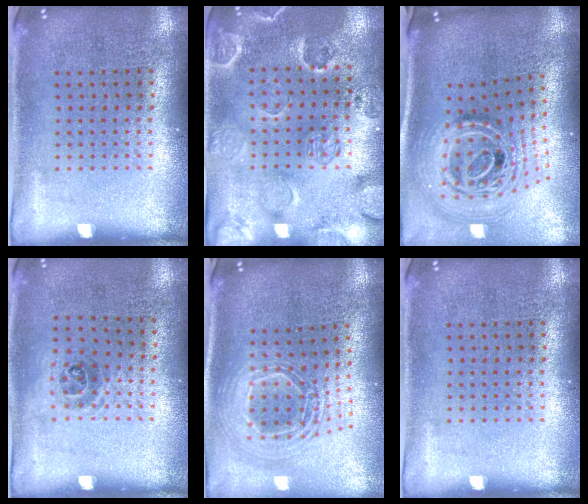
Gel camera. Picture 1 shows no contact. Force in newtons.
{"total": 2.4, "press": 2.1, "slide": 1.1}
{"total": 2.9, "press": 2.0, "slide": 2.1}
{"total": 1.0, "press": 0.6, "slide": 0.7}
{"total": 2.2, "press": 1.7, "slide": 1.5}
{"total": 0.0}